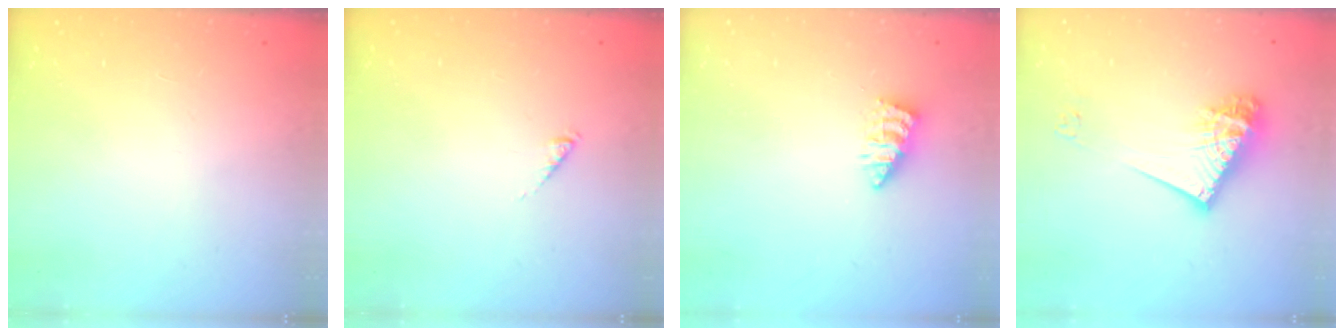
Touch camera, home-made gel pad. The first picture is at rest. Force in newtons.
{"total": 0.0}
{"total": 2.5, "press": 2.5, "slide": 0.1}
{"total": 15.2, "press": 15.1, "slide": 1.3}